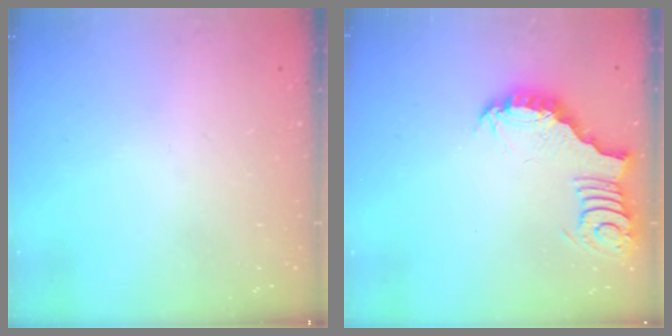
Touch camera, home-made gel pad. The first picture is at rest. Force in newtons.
{"total": 3.8, "press": 3.8, "slide": 0.6}